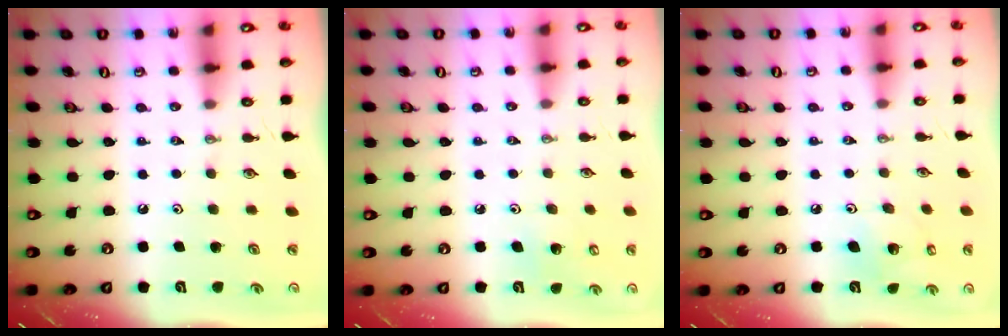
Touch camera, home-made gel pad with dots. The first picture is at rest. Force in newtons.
{"total": 4.3, "press": 4.3, "slide": 0.4}
{"total": 5.6, "press": 5.4, "slide": 1.4}